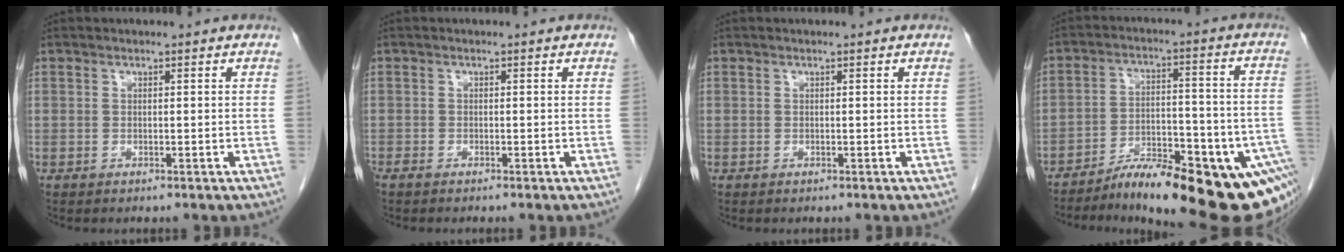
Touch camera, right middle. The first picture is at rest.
{"total": 1.0, "force": [-0.9, 0.1, 0.4], "torque": [-0.012, -0.003, -0.017]}
{"total": 0.0}
{"total": 21.0, "force": [-14.7, 3.8, 14.5], "torque": [-0.124, 0.010, -0.210]}